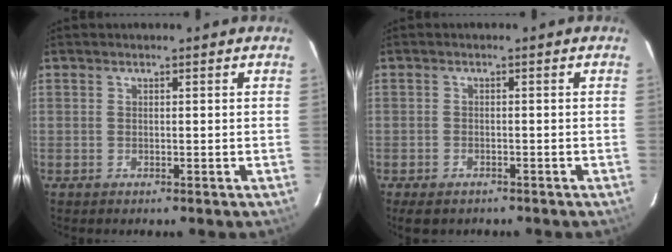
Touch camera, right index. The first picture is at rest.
{"total": 3.7, "force": [-2.7, 2.0, 1.5], "torque": [-0.039, -0.008, -0.041]}